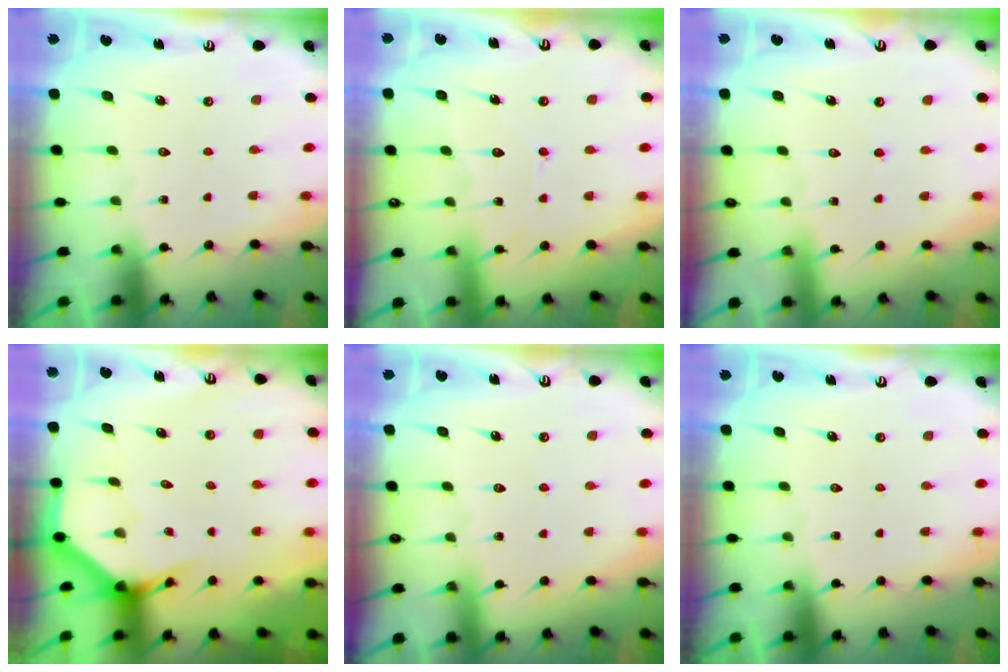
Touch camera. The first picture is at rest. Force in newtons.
{"total": 7.4, "press": 7.4, "slide": 0.8}
{"total": 2.9, "press": 2.9, "slide": 0.3}
{"total": 4.0, "press": 4.0, "slide": 0.2}
{"total": 2.9, "press": 2.9, "slide": 0.4}
{"total": 0.0}